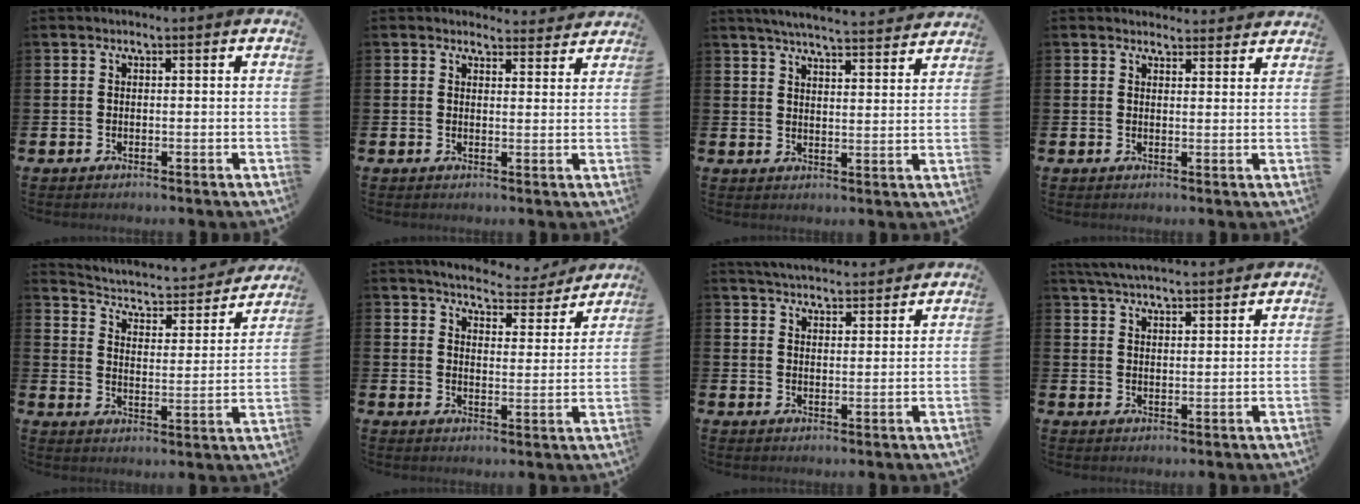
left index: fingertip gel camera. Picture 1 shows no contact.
{"total": 2.8, "force": [2.7, 0.8, -0.1], "torque": [0.004, -0.015, 0.047]}
{"total": 5.5, "force": [5.4, 0.0, 1.1], "torque": [-0.034, -0.033, 0.095]}
{"total": 2.6, "force": [2.6, 0.6, -0.2], "torque": [0.008, -0.016, 0.046]}
{"total": 3.9, "force": [3.4, 1.3, 1.1], "torque": [-0.049, -0.031, 0.048]}
{"total": 5.2, "force": [5.1, 1.1, 0.6], "torque": [-0.025, -0.037, 0.085]}
{"total": 4.4, "force": [4.4, 0.5, 0.1], "torque": [-0.014, -0.025, 0.080]}
{"total": 4.8, "force": [4.7, 0.4, 0.9], "torque": [-0.038, -0.016, 0.087]}